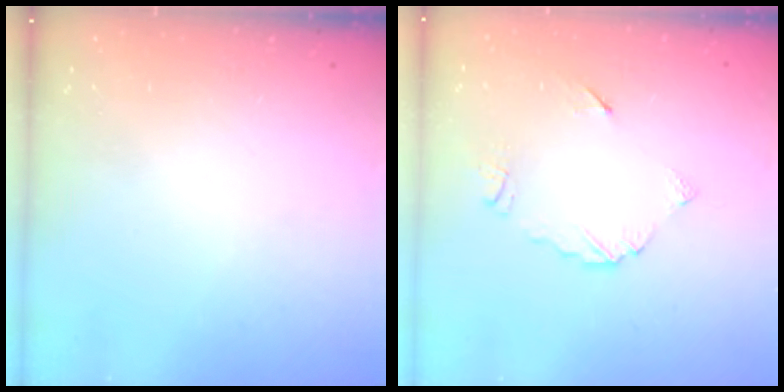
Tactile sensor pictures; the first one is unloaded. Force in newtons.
{"total": 6.3, "press": 6.3, "slide": 0.1}